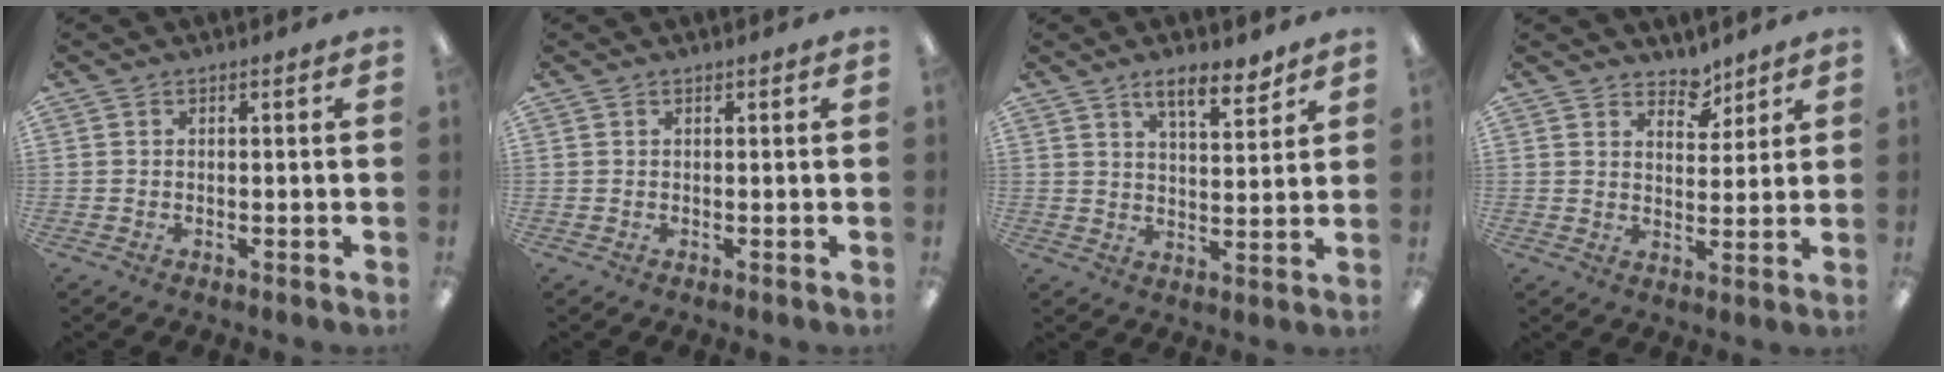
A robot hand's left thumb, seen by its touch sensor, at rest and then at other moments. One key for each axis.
{"total": 0.0}
{"total": 8.1, "fx": 6.2, "fy": 2.7, "fz": 4.4, "tx": -0.062, "ty": -0.034, "tz": 0.104}
{"total": 5.7, "fx": 4.7, "fy": 2.9, "fz": 1.3, "tx": -0.001, "ty": -0.033, "tz": 0.081}